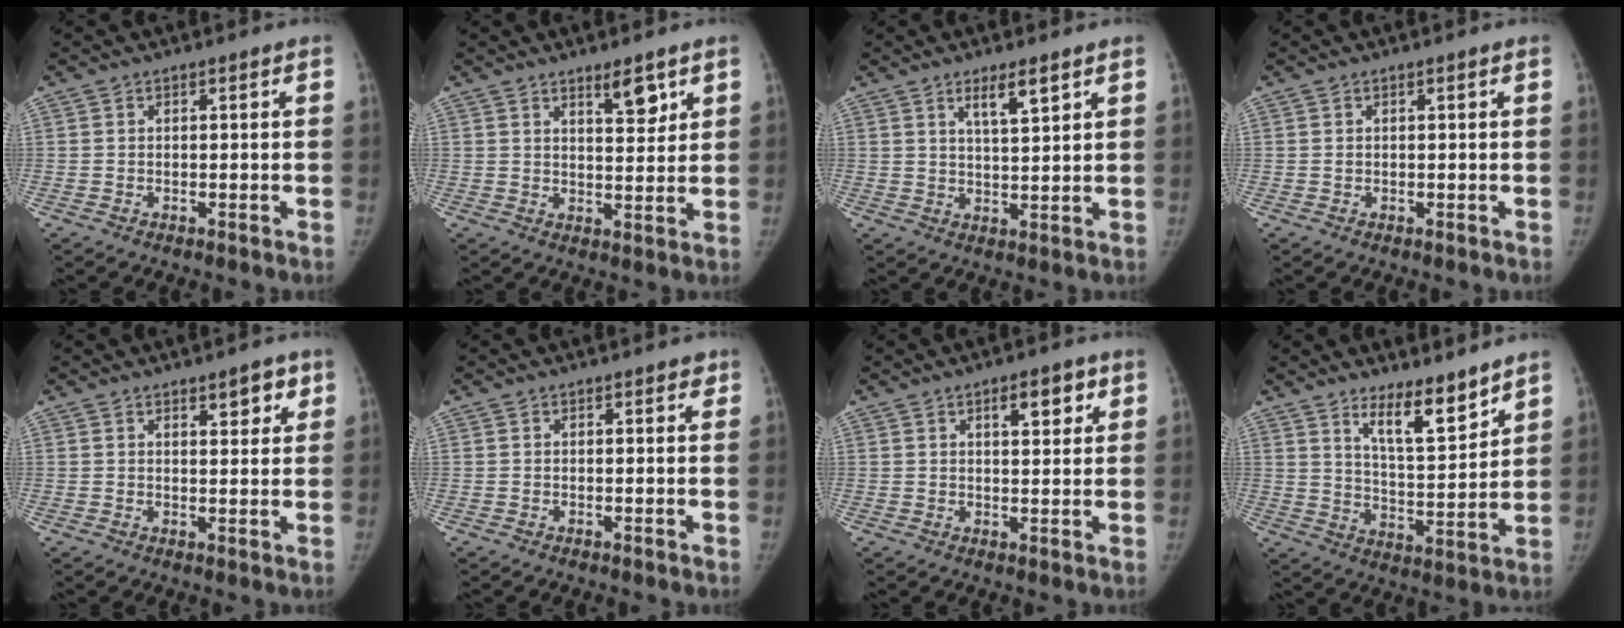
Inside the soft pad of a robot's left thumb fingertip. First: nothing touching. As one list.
[{"total": 5.1, "force": [3.3, 1.7, 3.5], "torque": [-0.037, -0.025, 0.051]}, {"total": 5.0, "force": [3.1, 1.1, 3.8], "torque": [-0.060, -0.025, 0.057]}, {"total": 0.0}, {"total": 4.1, "force": [2.4, 1.9, 2.8], "torque": [-0.015, -0.013, 0.032]}, {"total": 0.9, "force": [0.5, 0.5, 0.4], "torque": [0.006, -0.001, 0.001]}, {"total": 5.4, "force": [2.7, 2.3, 4.0], "torque": [-0.040, -0.012, 0.038]}, {"total": 10.1, "force": [7.6, 2.5, 6.2], "torque": [-0.087, -0.070, 0.137]}]